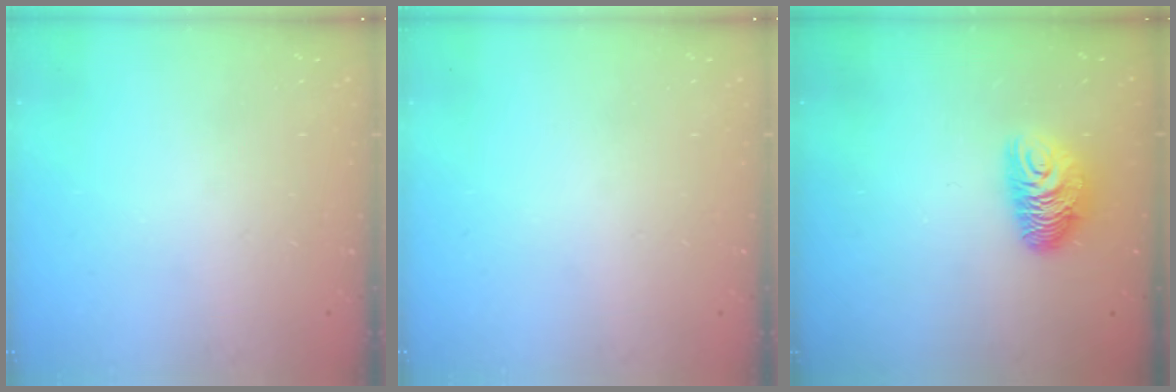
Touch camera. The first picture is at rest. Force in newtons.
{"total": 0.0}
{"total": 9.7, "press": 9.7, "slide": 0.6}